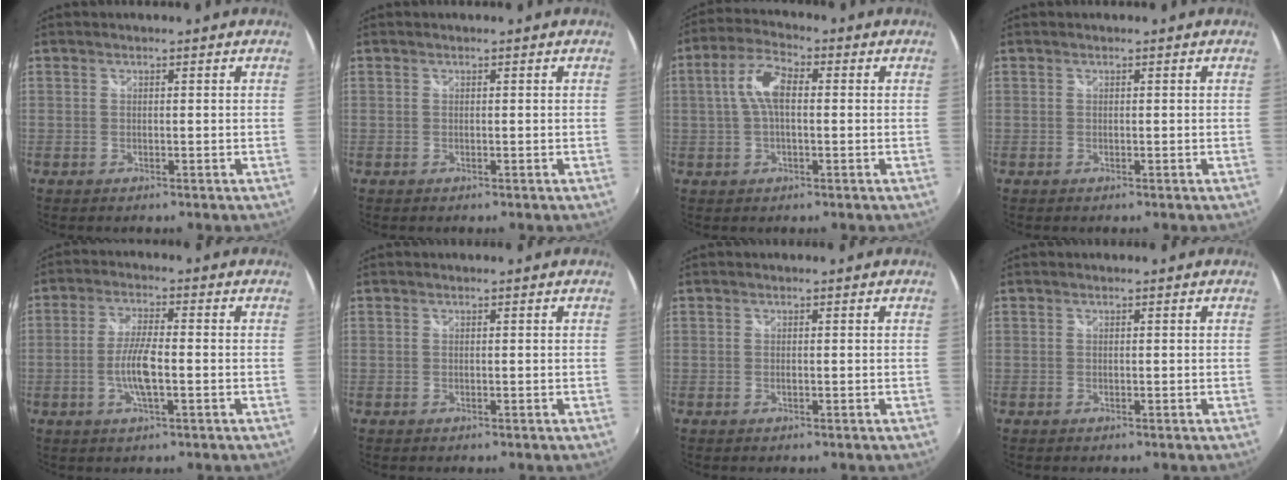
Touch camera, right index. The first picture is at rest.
{"total": 0.0}
{"total": 7.1, "force": [0.5, 3.1, 6.4], "torque": [-0.131, 0.018, 0.007]}
{"total": 0.0}
{"total": 6.5, "force": [-1.6, 1.1, 6.1], "torque": [-0.124, -0.001, -0.032]}
{"total": 0.0}
{"total": 0.0}
{"total": 0.0}